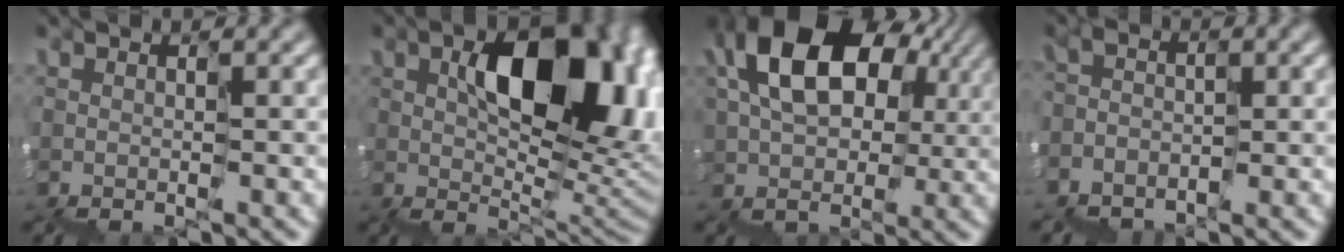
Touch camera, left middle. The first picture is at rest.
{"total": 9.7, "force": [1.6, 5.6, 7.7], "torque": [-0.082, 0.002, 0.032]}
{"total": 10.7, "force": [3.9, 7.4, 6.7], "torque": [-0.128, 0.030, 0.071]}
{"total": 2.9, "force": [-2.4, 0.9, -1.3], "torque": [0.024, -0.004, -0.041]}